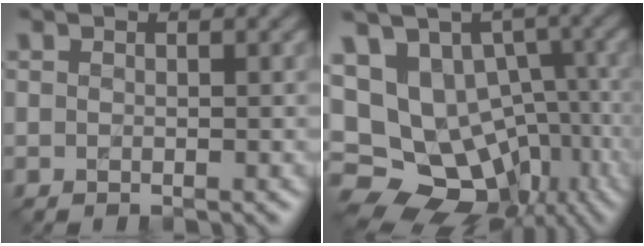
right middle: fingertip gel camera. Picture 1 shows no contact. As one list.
[{"total": 15.2, "force": [-4.1, 12.0, 8.5], "torque": [-0.156, -0.006, -0.033]}]